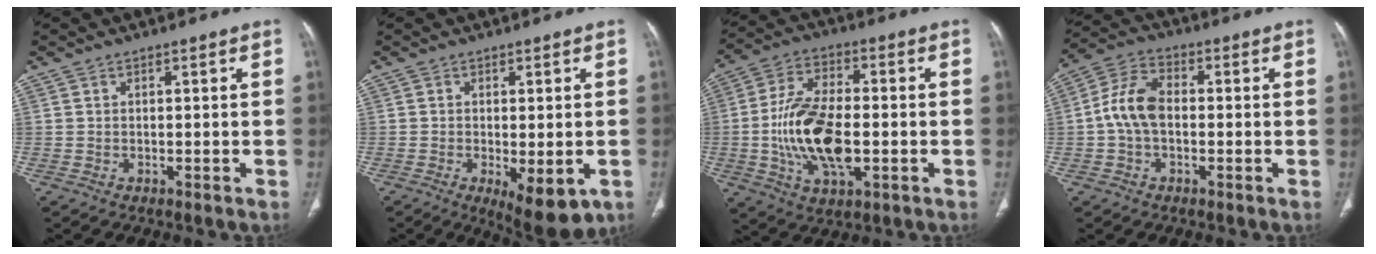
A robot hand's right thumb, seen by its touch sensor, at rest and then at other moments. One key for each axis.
{"total": 8.9, "fx": -3.1, "fy": 3.5, "fz": 7.6, "tx": -0.101, "ty": -0.014, "tz": -0.037}
{"total": 16.4, "fx": -2.4, "fy": 8.2, "fz": 14.0, "tx": -0.270, "ty": 0.009, "tz": -0.043}
{"total": 8.4, "fx": -0.6, "fy": 5.4, "fz": 6.4, "tx": -0.121, "ty": 0.027, "tz": -0.021}